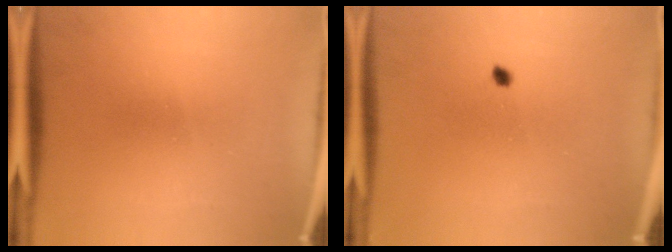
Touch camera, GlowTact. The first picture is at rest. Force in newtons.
{"total": 0.8}